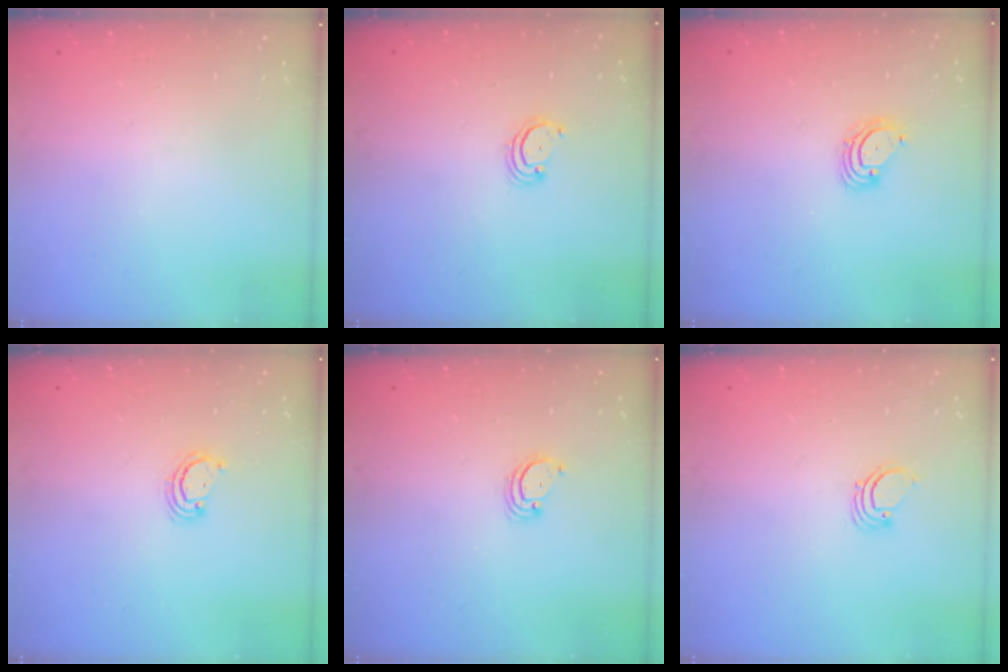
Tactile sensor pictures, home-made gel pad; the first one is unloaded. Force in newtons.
{"total": 2.3, "press": 2.2, "slide": 0.2}
{"total": 3.6, "press": 3.6, "slide": 0.3}
{"total": 2.9, "press": 2.8, "slide": 0.3}
{"total": 2.6, "press": 2.6, "slide": 0.1}
{"total": 2.2, "press": 2.2, "slide": 0.2}